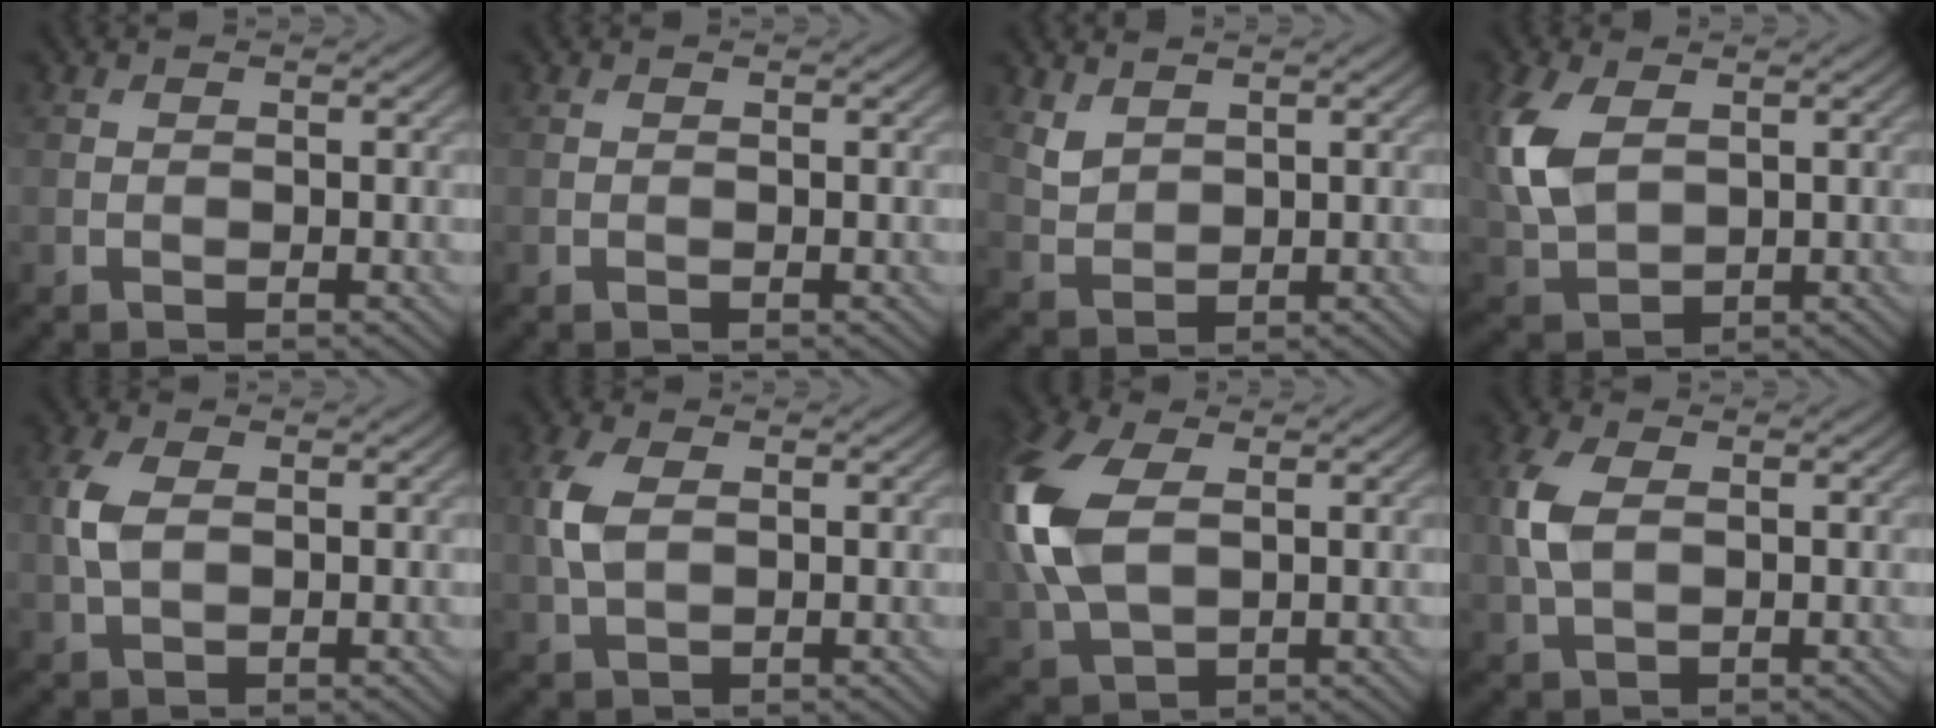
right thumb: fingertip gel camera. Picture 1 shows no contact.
{"total": 0.0}
{"total": 2.9, "force": [2.0, 1.6, 1.4], "torque": [-0.039, -0.004, 0.049]}
{"total": 8.9, "force": [2.1, 5.7, 6.6], "torque": [-0.200, 0.002, 0.047]}
{"total": 4.0, "force": [0.5, 2.3, 3.2], "torque": [-0.089, 0.004, 0.010]}
{"total": 4.6, "force": [0.7, 2.7, 3.6], "torque": [-0.102, 0.005, 0.014]}
{"total": 13.3, "force": [1.5, 8.4, 10.2], "torque": [-0.303, 0.004, 0.032]}
{"total": 5.1, "force": [0.6, 3.0, 4.0], "torque": [-0.114, 0.006, 0.012]}